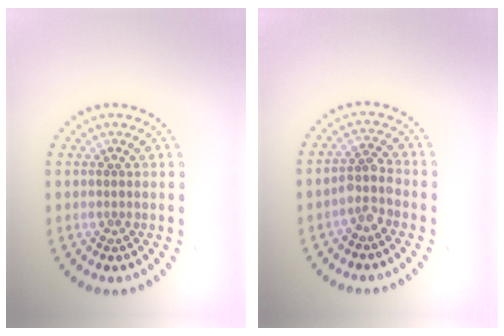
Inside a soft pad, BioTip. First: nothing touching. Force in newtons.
{"total": 2.4, "press": 2.0, "slide": 1.4}